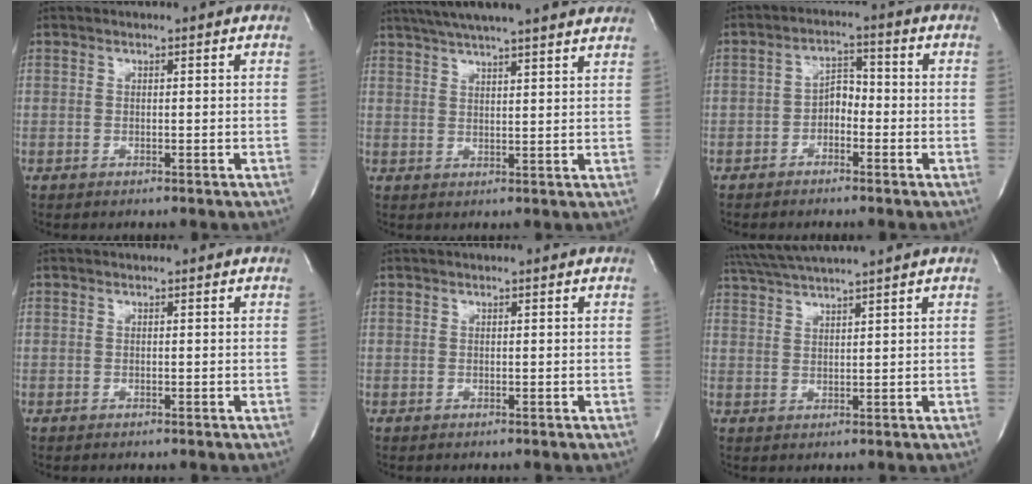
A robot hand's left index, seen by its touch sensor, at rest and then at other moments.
{"total": 19.5, "force": [17.0, 1.2, 9.5], "torque": [-0.162, 0.032, 0.227]}
{"total": 3.6, "force": [-1.6, 2.1, 2.4], "torque": [-0.041, 0.014, -0.033]}
{"total": 0.0}
{"total": 0.0}
{"total": 7.4, "force": [6.6, -1.6, 3.1], "torque": [-0.058, 0.015, 0.113]}